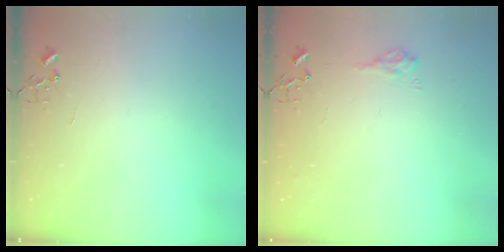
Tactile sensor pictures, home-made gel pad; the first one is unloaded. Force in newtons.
{"total": 8.8, "press": 8.7, "slide": 1.0}